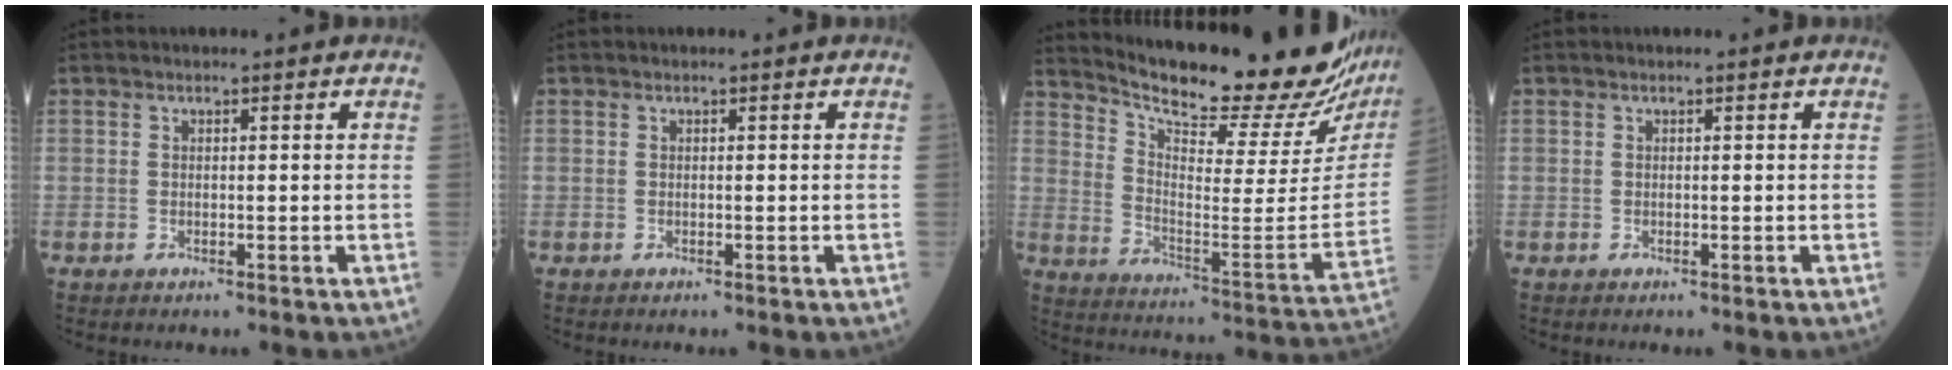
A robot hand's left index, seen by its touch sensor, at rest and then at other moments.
{"total": 0.0}
{"total": 27.7, "force": [24.6, 3.3, 12.2], "torque": [-0.207, -0.100, 0.328]}
{"total": 0.0}